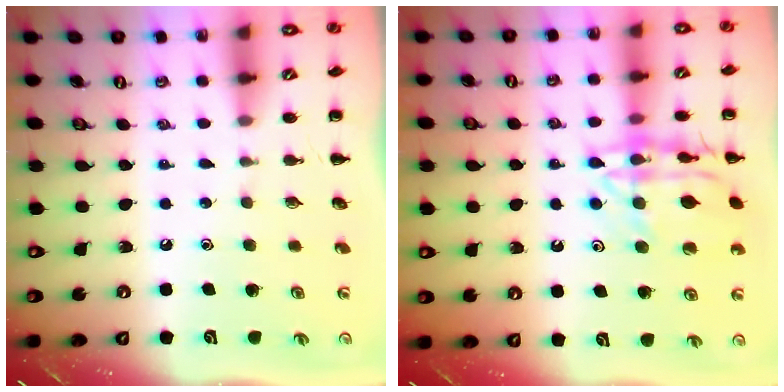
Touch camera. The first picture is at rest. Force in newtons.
{"total": 16.8, "press": 16.8, "slide": 1.2}